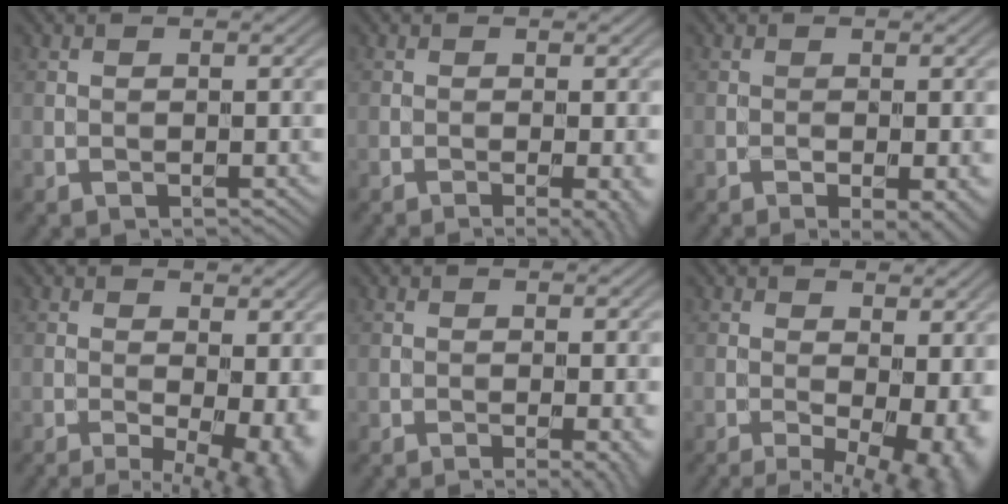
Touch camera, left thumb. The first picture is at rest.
{"total": 3.1, "force": [-0.9, 0.5, 3.0], "torque": [-0.047, -0.007, -0.013]}
{"total": 3.5, "force": [-1.3, 0.9, 3.1], "torque": [-0.050, -0.008, -0.015]}
{"total": 9.2, "force": [-1.9, 3.5, 8.3], "torque": [-0.113, -0.004, -0.019]}
{"total": 2.8, "force": [-0.9, 0.3, 2.6], "torque": [-0.042, -0.005, -0.015]}
{"total": 10.7, "force": [-2.2, 4.5, 9.4], "torque": [-0.125, -0.010, -0.017]}